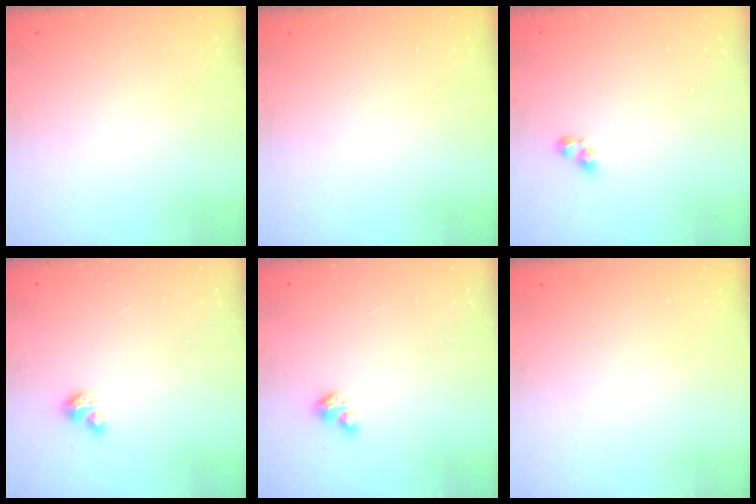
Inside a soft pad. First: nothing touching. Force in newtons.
{"total": 0.0}
{"total": 4.9, "press": 4.8, "slide": 0.8}
{"total": 1.9, "press": 1.9, "slide": 0.3}
{"total": 1.9, "press": 1.9, "slide": 0.3}
{"total": 0.0}